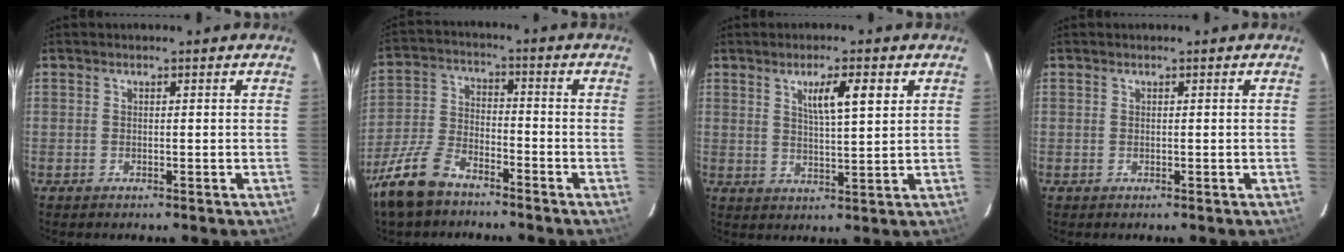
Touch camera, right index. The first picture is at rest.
{"total": 9.7, "force": [-7.4, 4.1, 4.8], "torque": [-0.119, -0.012, -0.147]}
{"total": 6.2, "force": [2.8, 0.7, 5.5], "torque": [-0.094, 0.003, 0.046]}
{"total": 0.0}